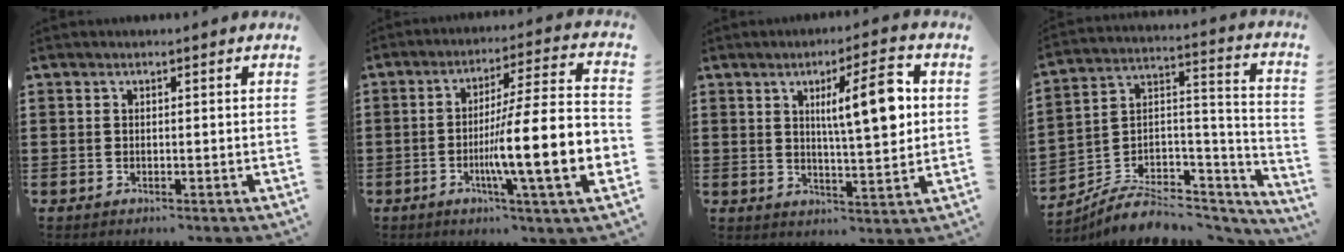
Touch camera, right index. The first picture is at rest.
{"total": 14.7, "force": [-4.0, 1.5, 14.1], "torque": [-0.227, -0.020, -0.077]}
{"total": 9.9, "force": [2.6, 2.4, 9.3], "torque": [-0.148, -0.005, 0.033]}
{"total": 7.0, "force": [-5.1, 3.8, 2.9], "torque": [-0.049, 0.014, -0.091]}